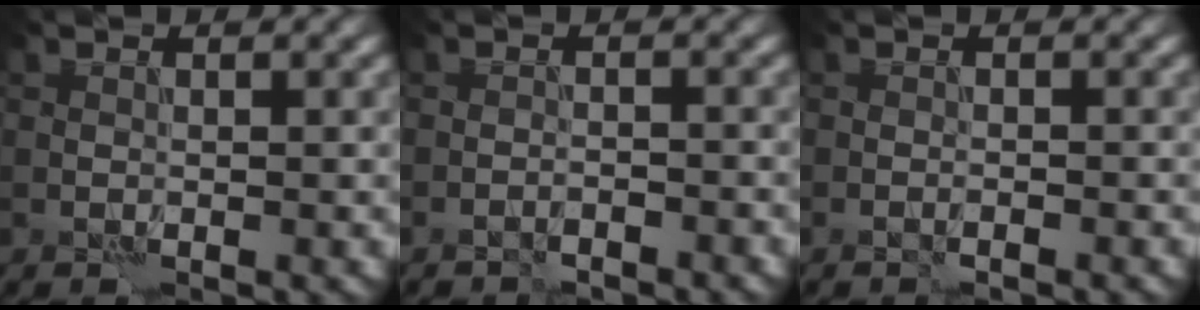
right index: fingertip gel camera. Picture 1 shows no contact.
{"total": 1.5, "force": [-1.4, 0.3, 0.3], "torque": [0.003, 0.004, -0.025]}
{"total": 0.7, "force": [-0.7, 0.0, 0.3], "torque": [-0.004, 0.000, -0.014]}